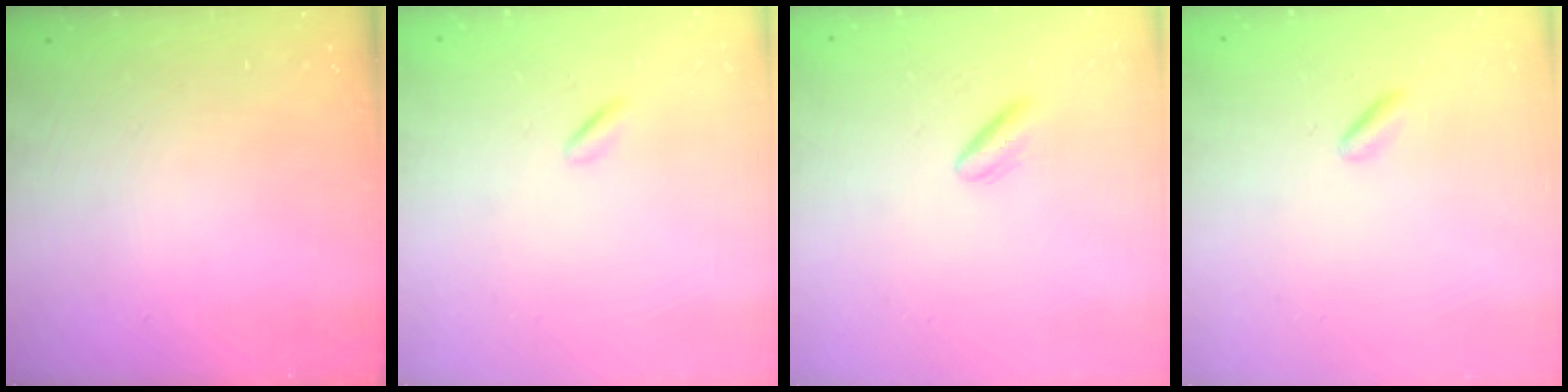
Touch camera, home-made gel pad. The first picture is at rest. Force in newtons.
{"total": 0.5, "press": 0.3, "slide": 0.4}
{"total": 2.7, "press": 2.4, "slide": 1.2}
{"total": 0.9, "press": 0.6, "slide": 0.6}